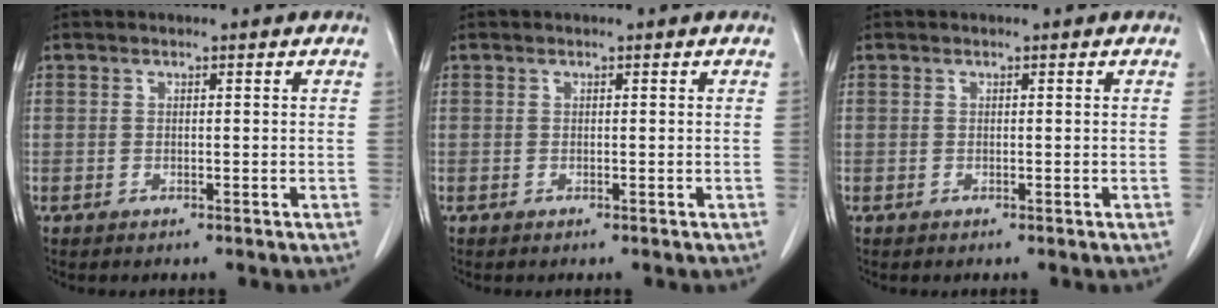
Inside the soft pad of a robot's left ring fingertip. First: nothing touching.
{"total": 0.0}
{"total": 0.0}